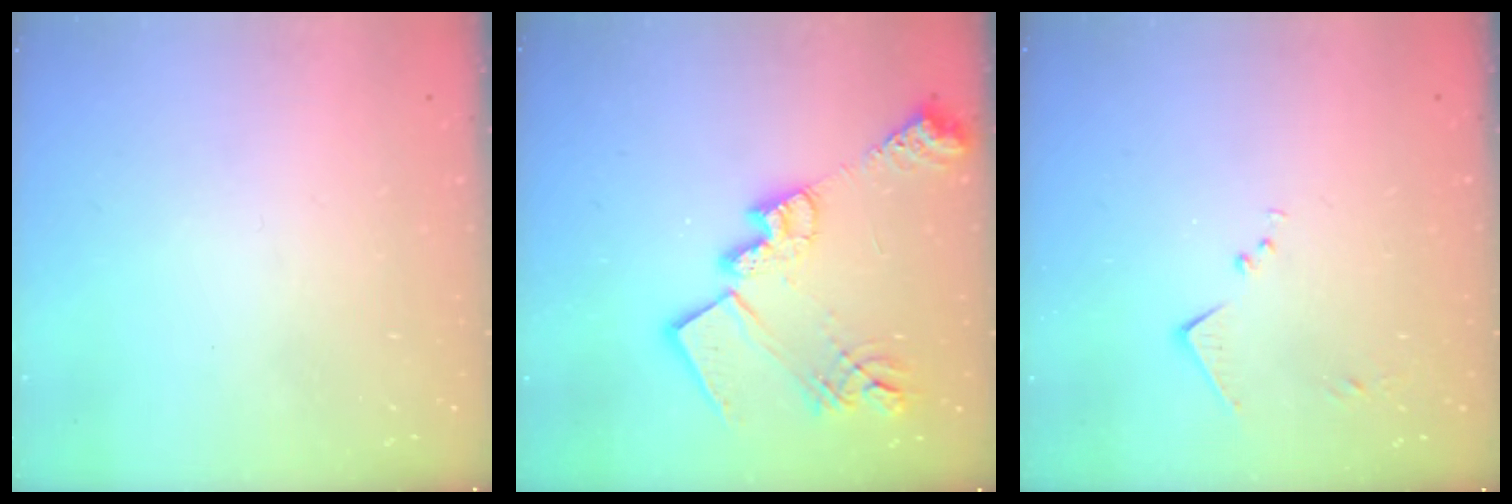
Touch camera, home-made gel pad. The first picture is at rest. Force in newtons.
{"total": 22.2, "press": 22.1, "slide": 1.7}
{"total": 6.9, "press": 6.9, "slide": 0.5}